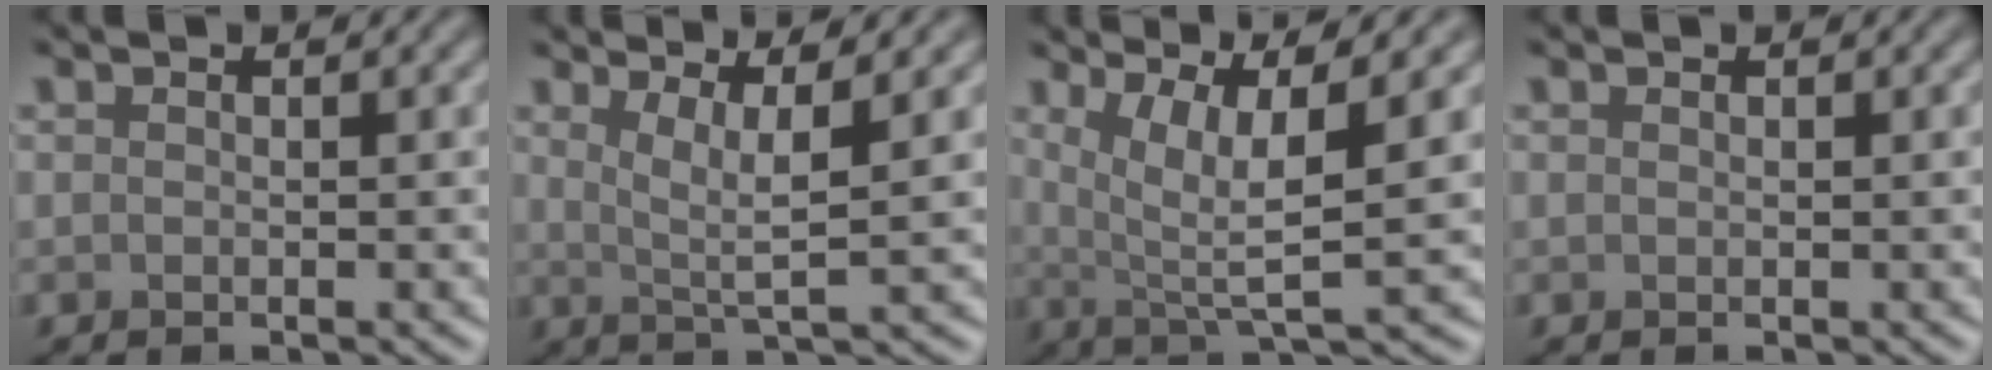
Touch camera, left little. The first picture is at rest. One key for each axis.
{"total": 3.6, "fx": 1.4, "fy": 0.6, "fz": 3.3, "tx": -0.059, "ty": -0.008, "tz": 0.028}
{"total": 5.9, "fx": 1.7, "fy": 1.3, "fz": 5.5, "tx": -0.091, "ty": -0.006, "tz": 0.031}
{"total": 0.0}